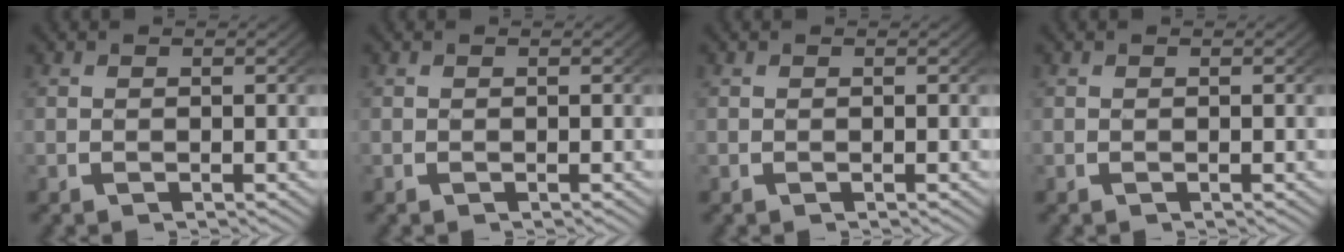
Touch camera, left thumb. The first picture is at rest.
{"total": 0.0}
{"total": 0.0}
{"total": 0.0}